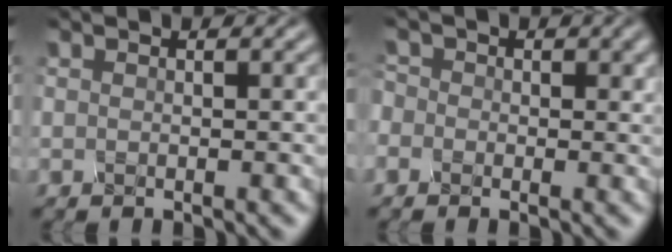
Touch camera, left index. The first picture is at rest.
{"total": 2.3, "force": [-0.2, 2.1, 0.9], "torque": [-0.012, 0.012, -0.017]}